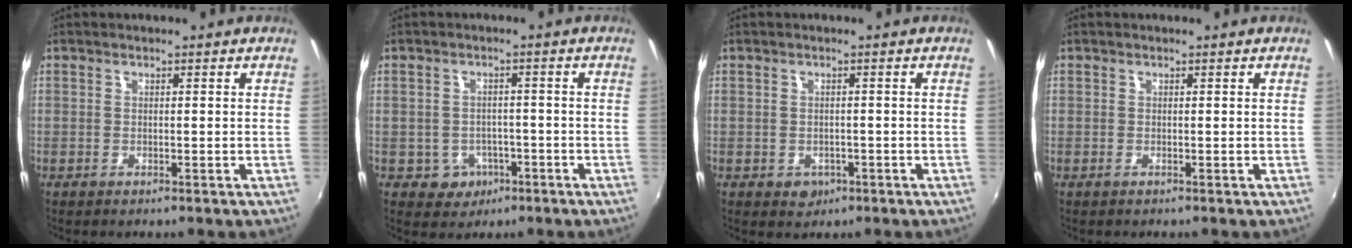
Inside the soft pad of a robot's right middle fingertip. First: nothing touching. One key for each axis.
{"total": 4.9, "fx": -2.0, "fy": 4.3, "fz": 1.1, "tx": -0.035, "ty": 0.007, "tz": -0.020}
{"total": 3.0, "fx": -1.2, "fy": 2.5, "fz": 1.1, "tx": -0.026, "ty": -0.005, "tz": -0.012}
{"total": 0.0}